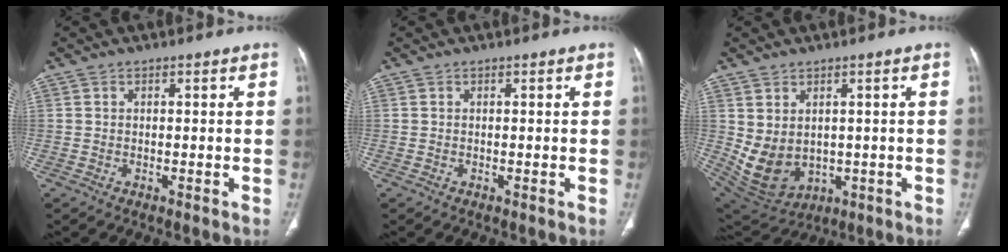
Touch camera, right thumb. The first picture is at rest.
{"total": 0.0}
{"total": 10.0, "force": [0.1, 7.4, 6.8], "torque": [-0.117, -0.007, 0.040]}